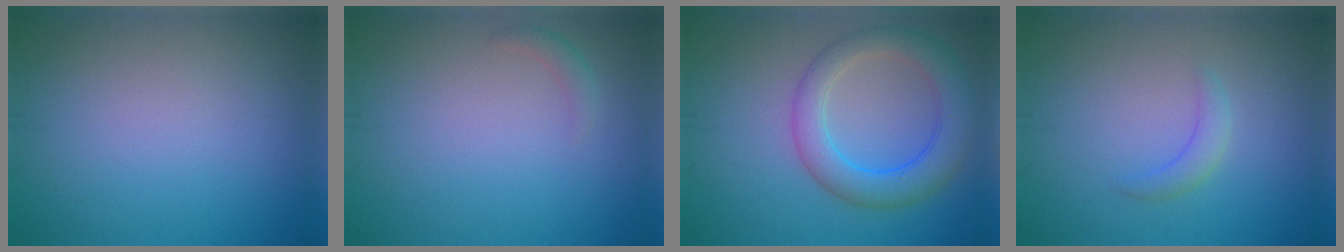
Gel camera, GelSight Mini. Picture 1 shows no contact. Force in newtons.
{"total": 1.0, "press": 1.0, "slide": 0.1}
{"total": 5.5, "press": 5.5, "slide": 0.2}
{"total": 1.6, "press": 1.6, "slide": 0.2}